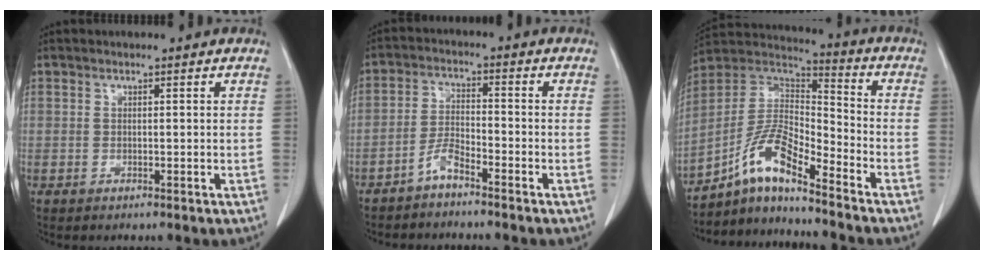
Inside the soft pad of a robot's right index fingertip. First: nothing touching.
{"total": 3.5, "force": [-2.8, 0.2, 2.0], "torque": [-0.039, -0.005, -0.062]}
{"total": 9.9, "force": [-6.9, 1.1, 7.0], "torque": [-0.146, 0.028, -0.132]}